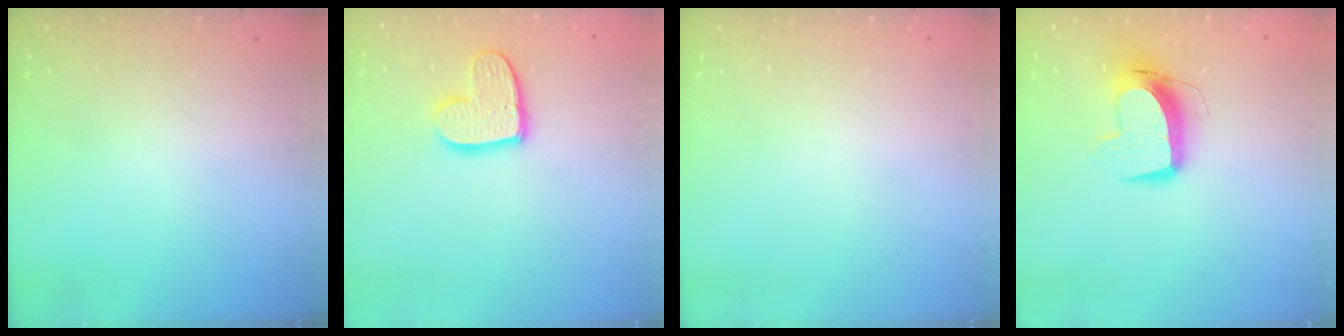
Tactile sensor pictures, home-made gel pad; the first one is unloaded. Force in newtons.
{"total": 12.1, "press": 12.0, "slide": 0.9}
{"total": 0.0}
{"total": 10.6, "press": 10.5, "slide": 1.2}